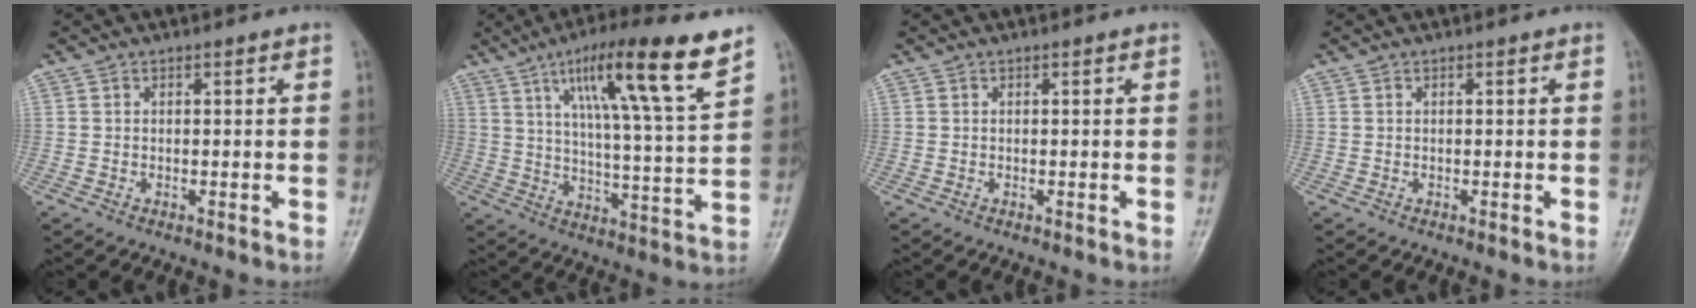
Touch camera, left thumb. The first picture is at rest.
{"total": 18.1, "force": [10.5, 1.8, 14.6], "torque": [-0.222, -0.042, 0.168]}
{"total": 0.0}
{"total": 0.0}